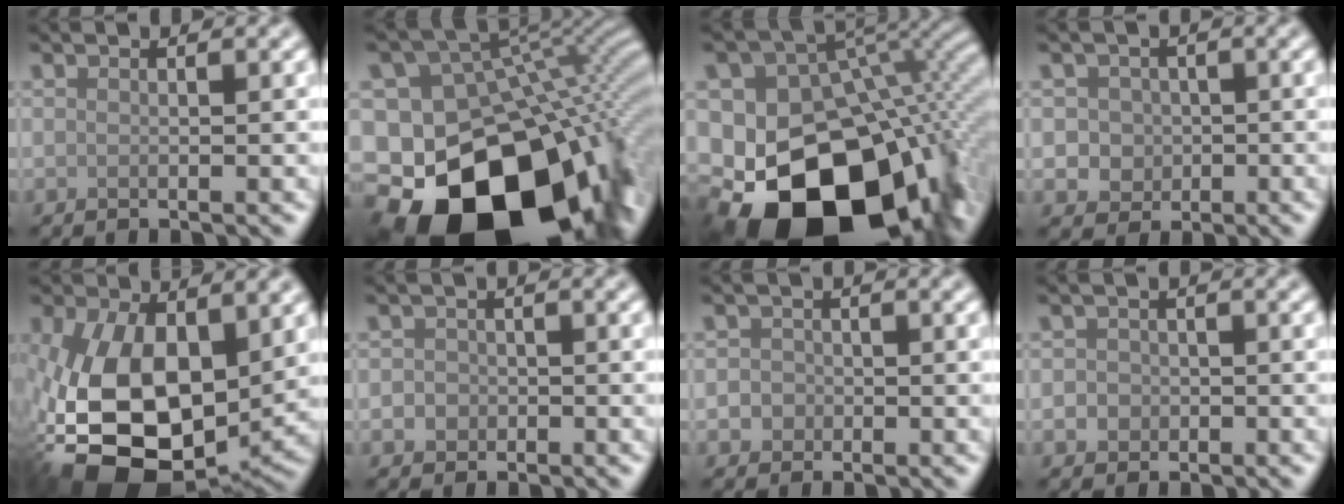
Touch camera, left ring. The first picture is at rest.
{"total": 21.8, "force": [-10.4, 15.1, 11.9], "torque": [-0.198, -0.036, -0.140]}
{"total": 19.9, "force": [-8.2, 13.6, 12.0], "torque": [-0.218, -0.037, -0.117]}
{"total": 3.1, "force": [0.0, 2.9, 1.0], "torque": [0.000, 0.005, -0.010]}
{"total": 14.2, "force": [-1.0, 8.6, 11.2], "torque": [-0.208, -0.032, -0.007]}
{"total": 1.6, "force": [-0.5, 1.5, 0.3], "torque": [0.014, 0.000, -0.014]}
{"total": 2.0, "force": [-0.6, 1.9, 0.5], "torque": [0.012, 0.006, -0.020]}
{"total": 1.8, "force": [-0.4, 1.7, 0.4], "torque": [0.011, 0.001, -0.014]}